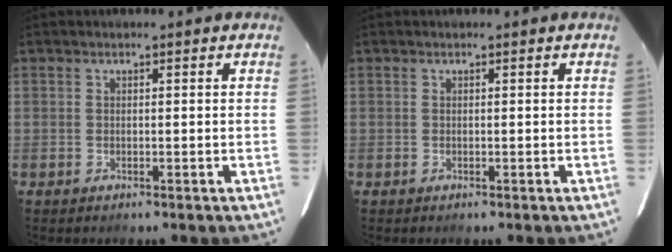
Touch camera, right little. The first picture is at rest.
{"total": 0.0}